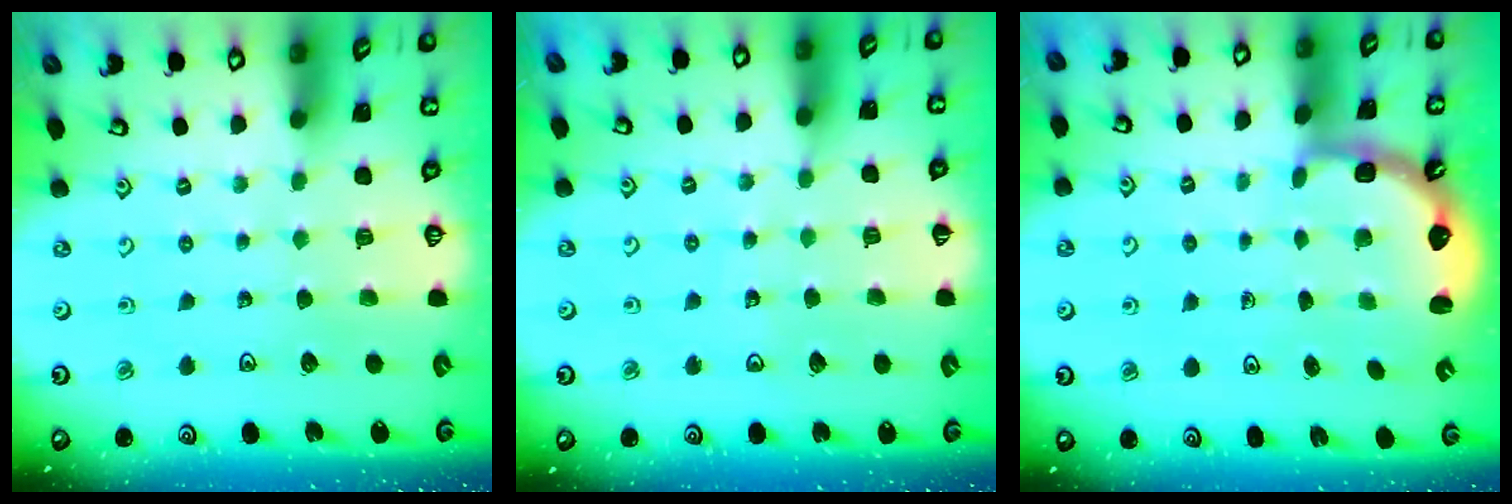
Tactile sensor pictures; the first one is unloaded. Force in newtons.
{"total": 2.7, "press": 2.7, "slide": 0.3}
{"total": 2.6, "press": 2.2, "slide": 1.4}